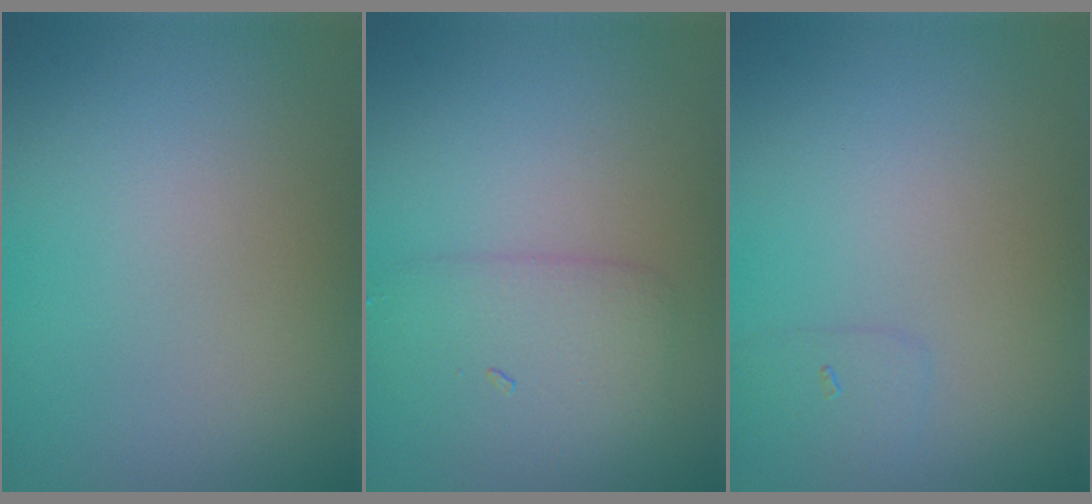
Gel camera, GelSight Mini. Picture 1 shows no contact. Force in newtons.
{"total": 3.4, "press": 3.4, "slide": 0.2}
{"total": 1.1, "press": 1.1, "slide": 0.0}